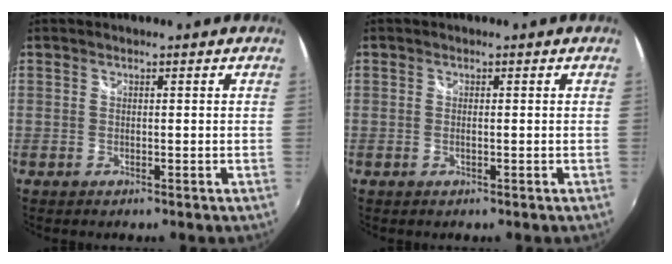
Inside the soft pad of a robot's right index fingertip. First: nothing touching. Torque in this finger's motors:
{"motor_torque": [-0.33, -0.02, -0.01, -0.01]}